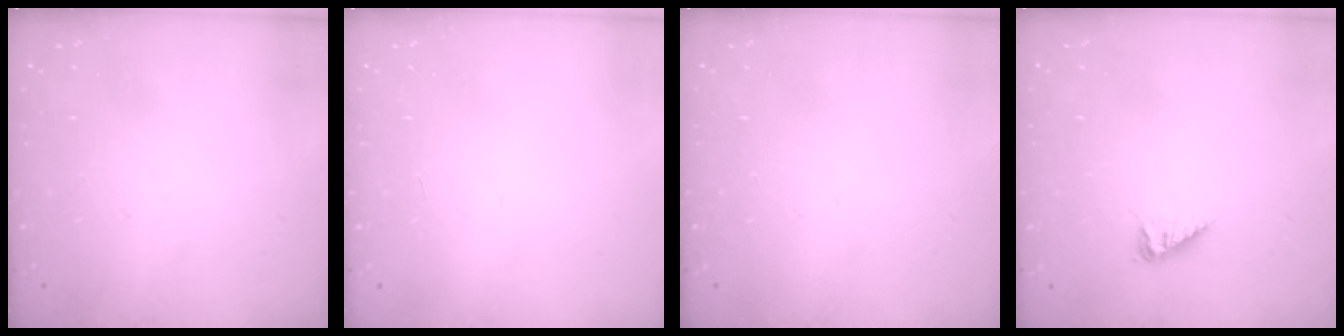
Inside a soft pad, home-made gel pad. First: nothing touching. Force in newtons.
{"total": 0.0}
{"total": 0.0}
{"total": 3.4, "press": 3.4, "slide": 0.5}